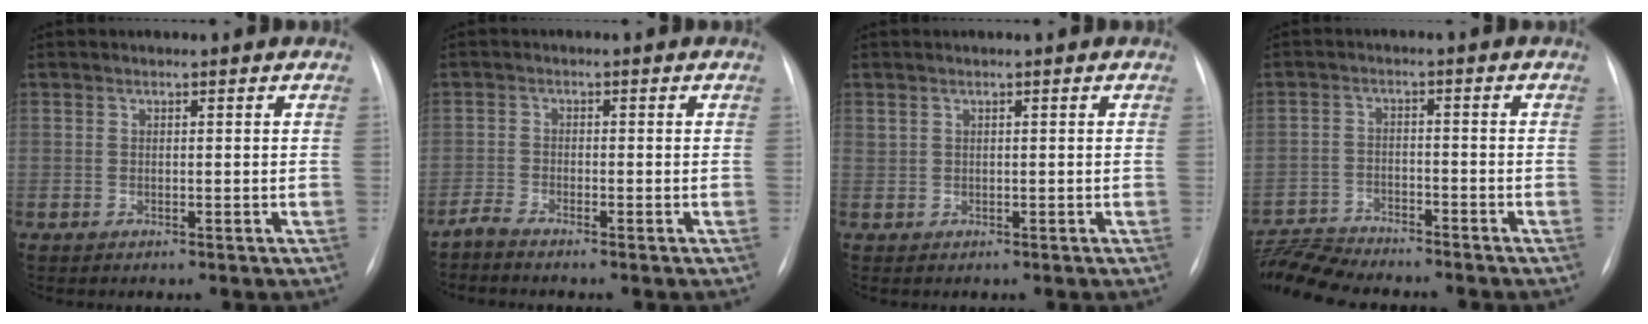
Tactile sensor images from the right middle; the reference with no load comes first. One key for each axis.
{"total": 1.6, "fx": -1.5, "fy": -0.3, "fz": 0.2, "tx": -0.007, "ty": -0.005, "tz": -0.033}
{"total": 0.5, "fx": 0.4, "fy": 0.3, "fz": 0.1, "tx": 0.002, "ty": 0.009, "tz": 0.009}
{"total": 8.9, "fx": -8.7, "fy": 0.4, "fz": 1.6, "tx": -0.035, "ty": 0.000, "tz": -0.156}